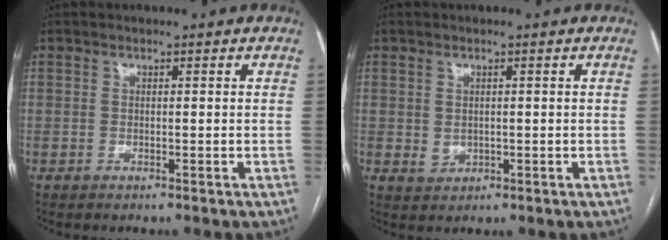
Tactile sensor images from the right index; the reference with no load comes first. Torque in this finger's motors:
{"motor_torque": [0.09, 0.04, -0.01, 0.00]}